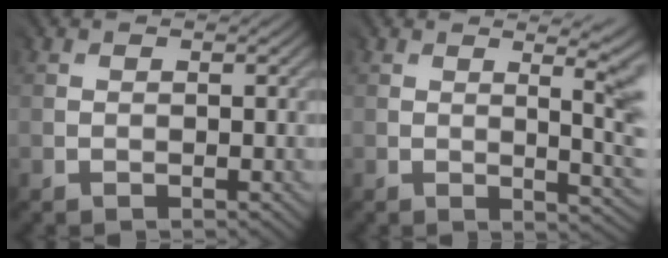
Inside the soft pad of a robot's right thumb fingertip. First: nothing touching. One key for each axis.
{"total": 7.0, "fx": 0.4, "fy": 2.7, "fz": 6.5, "tx": -0.054, "ty": 0.015, "tz": 0.003}